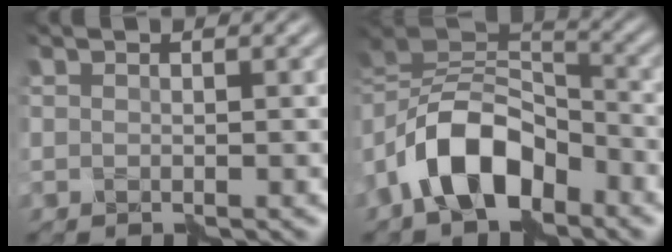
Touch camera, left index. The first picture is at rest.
{"total": 9.3, "force": [-5.5, 4.8, 5.7], "torque": [-0.104, 0.016, -0.119]}